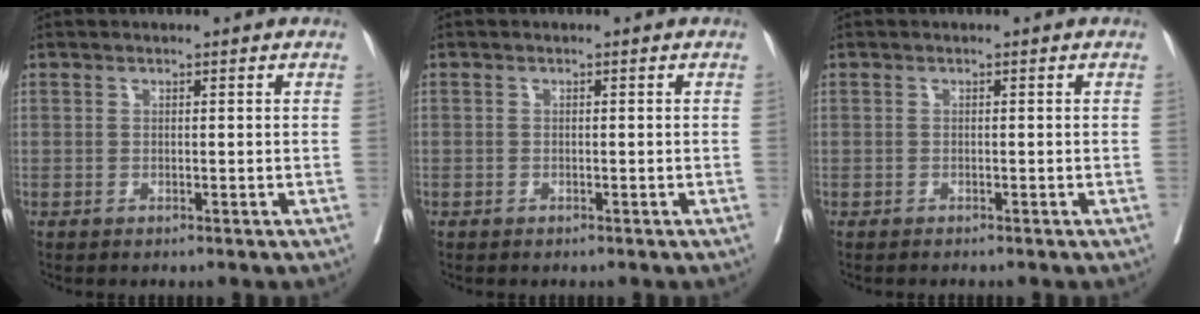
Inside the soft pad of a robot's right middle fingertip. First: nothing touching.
{"total": 0.9, "force": [-0.4, 0.8, -0.1], "torque": [-0.001, 0.006, -0.009]}
{"total": 1.0, "force": [-0.9, 0.1, 0.4], "torque": [-0.008, -0.001, -0.013]}